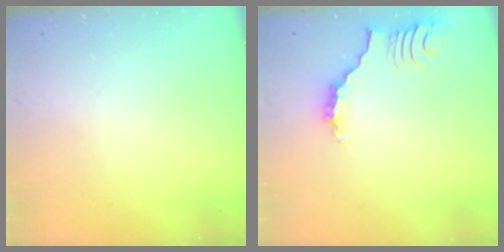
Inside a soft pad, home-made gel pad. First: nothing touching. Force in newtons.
{"total": 3.6, "press": 3.5, "slide": 0.6}